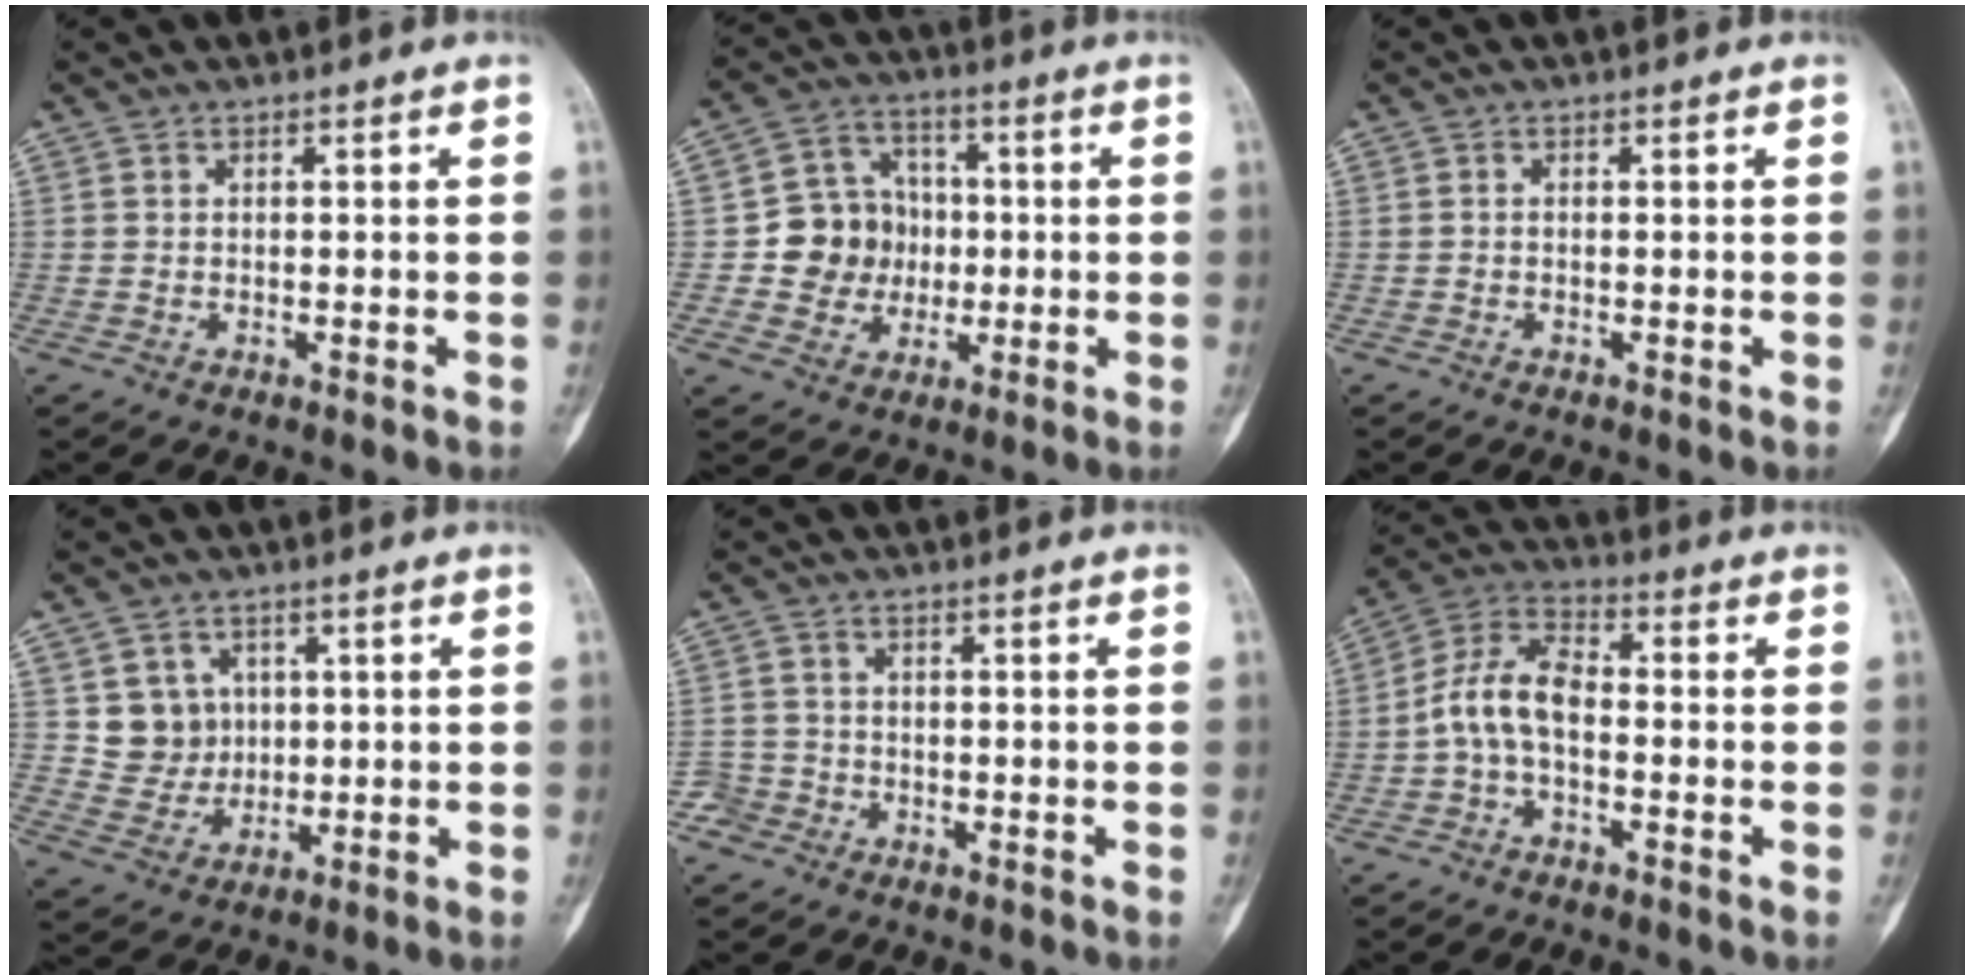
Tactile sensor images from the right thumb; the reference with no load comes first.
{"total": 10.9, "force": [-0.8, 10.1, 4.1], "torque": [-0.017, 0.022, -0.016]}
{"total": 0.0}
{"total": 6.8, "force": [1.7, 6.4, 1.4], "torque": [0.011, -0.003, 0.032]}
{"total": 3.7, "force": [-2.2, 2.9, -0.4], "torque": [0.023, 0.017, -0.047]}
{"total": 8.8, "force": [-1.5, 4.8, 7.2], "torque": [-0.139, 0.032, -0.041]}